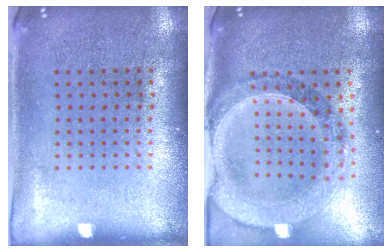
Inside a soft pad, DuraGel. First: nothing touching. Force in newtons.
{"total": 1.6, "press": 1.5, "slide": 0.5}